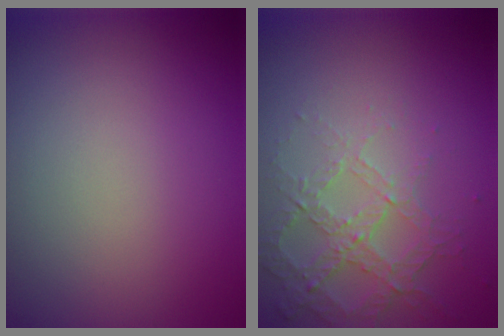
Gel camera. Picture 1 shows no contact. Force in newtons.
{"total": 4.2, "press": 2.9, "slide": 3.0}